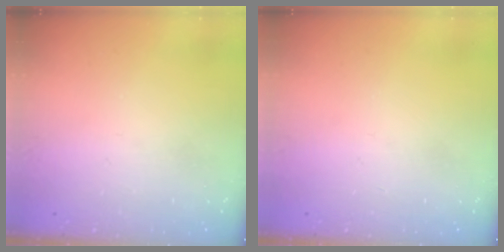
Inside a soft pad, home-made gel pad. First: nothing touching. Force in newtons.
{"total": 0.0}